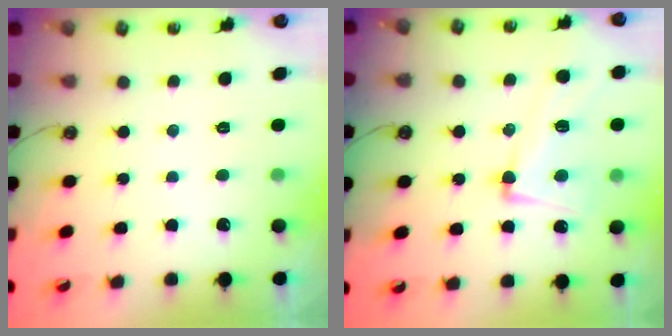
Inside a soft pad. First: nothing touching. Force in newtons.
{"total": 6.6, "press": 6.3, "slide": 1.8}